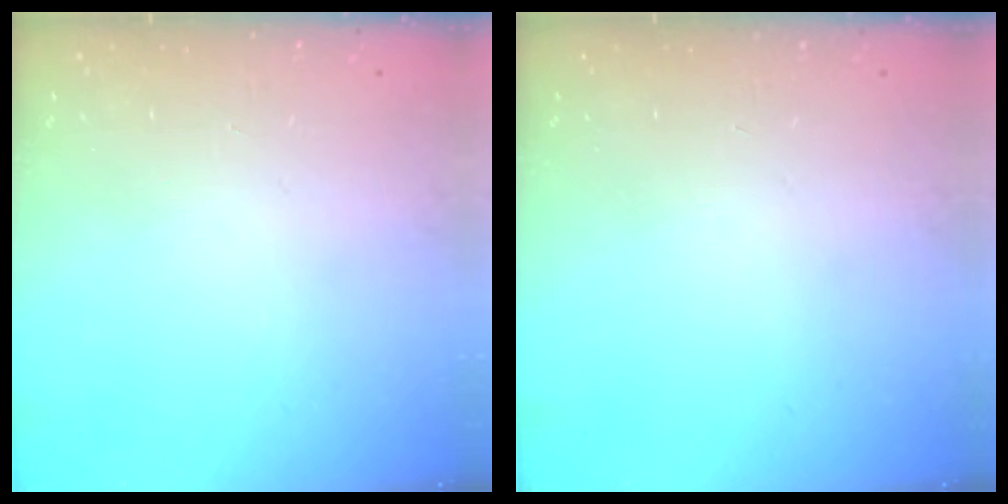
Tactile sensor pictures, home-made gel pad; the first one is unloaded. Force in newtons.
{"total": 0.0}